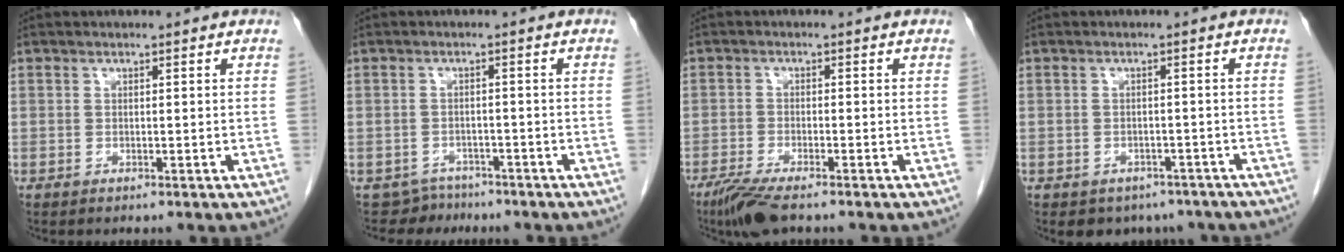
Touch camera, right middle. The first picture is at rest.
{"total": 3.5, "force": [-2.9, 1.7, -1.0], "torque": [0.015, 0.004, -0.047]}
{"total": 5.6, "force": [-4.2, 0.7, 3.6], "torque": [-0.070, -0.015, -0.075]}
{"total": 7.6, "force": [-6.0, 4.4, 1.5], "torque": [-0.009, 0.005, -0.064]}